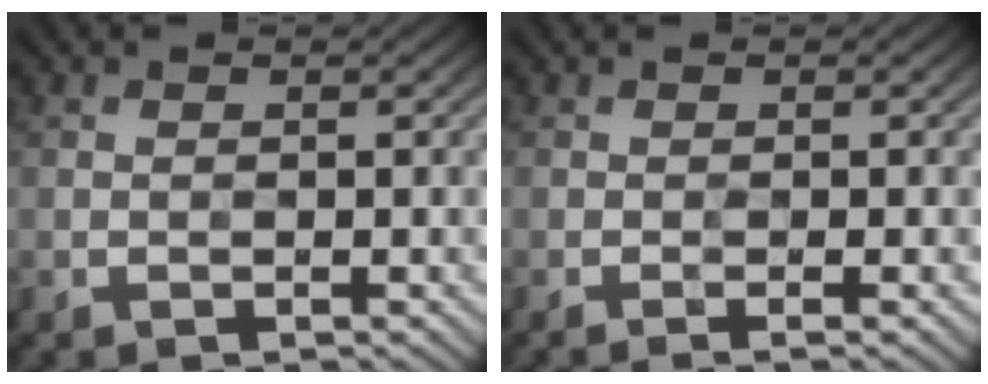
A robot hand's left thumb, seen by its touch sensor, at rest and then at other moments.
{"total": 1.4, "force": [-0.6, -0.3, 1.2], "torque": [-0.028, 0.003, -0.013]}